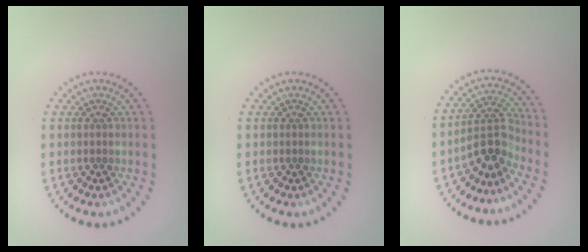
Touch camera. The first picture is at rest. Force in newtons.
{"total": 0.0}
{"total": 3.5, "press": 2.9, "slide": 2.0}